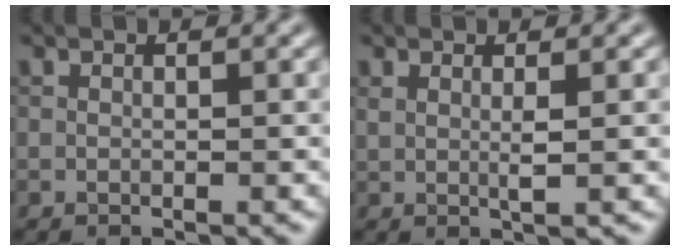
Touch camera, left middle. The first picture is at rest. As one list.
[{"total": 1.5, "force": [0.5, 0.3, 1.3], "torque": [-0.028, -0.004, 0.009]}]